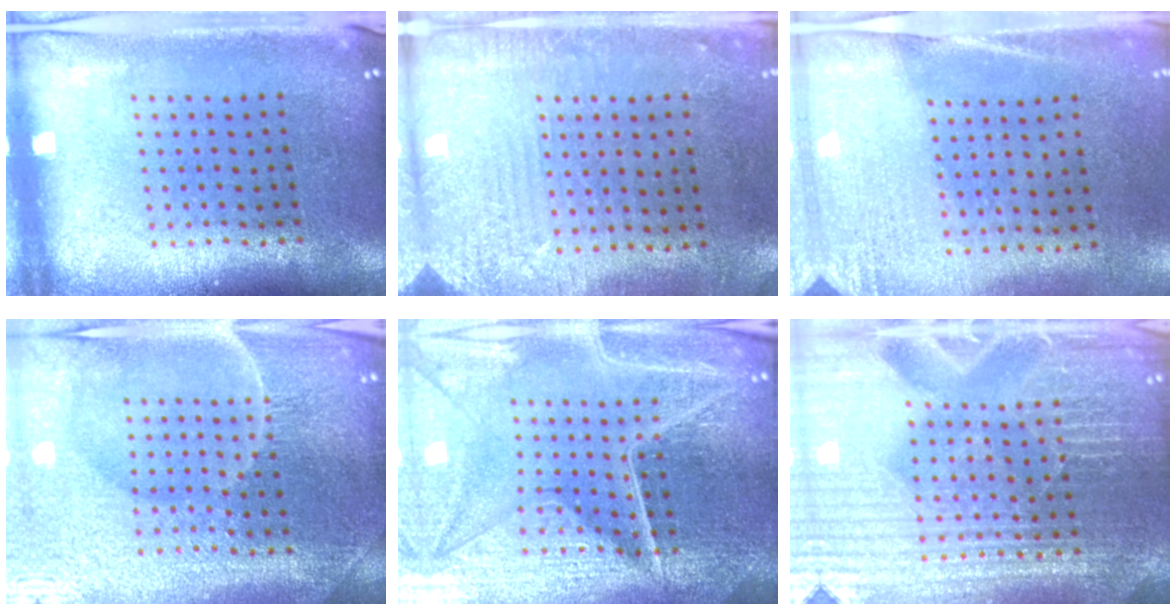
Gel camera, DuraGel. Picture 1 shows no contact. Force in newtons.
{"total": 2.9, "press": 2.4, "slide": 1.6}
{"total": 2.7, "press": 2.3, "slide": 1.4}
{"total": 5.5, "press": 5.1, "slide": 2.1}
{"total": 6.3, "press": 5.6, "slide": 2.8}
{"total": 5.3, "press": 4.9, "slide": 2.1}